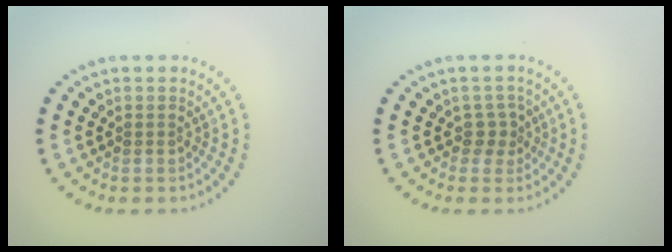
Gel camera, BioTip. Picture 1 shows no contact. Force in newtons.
{"total": 1.7, "press": 1.2, "slide": 1.3}